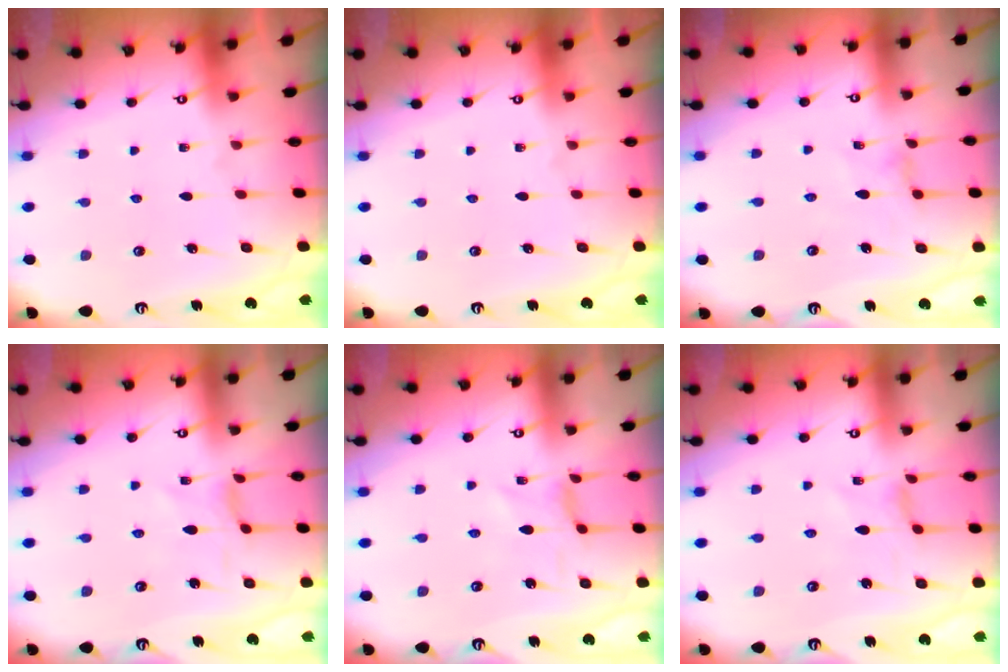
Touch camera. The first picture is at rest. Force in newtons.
{"total": 0.0}
{"total": 0.8, "press": 0.8, "slide": 0.3}
{"total": 0.0}
{"total": 0.0}
{"total": 0.0}